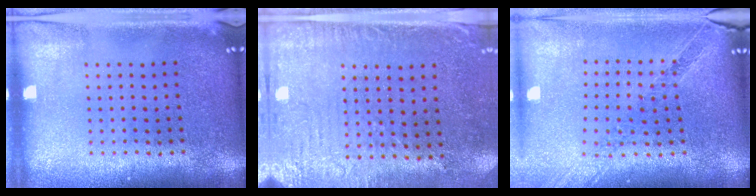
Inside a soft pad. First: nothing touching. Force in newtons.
{"total": 3.2, "press": 2.5, "slide": 2.0}
{"total": 1.1, "press": 1.1, "slide": 0.2}